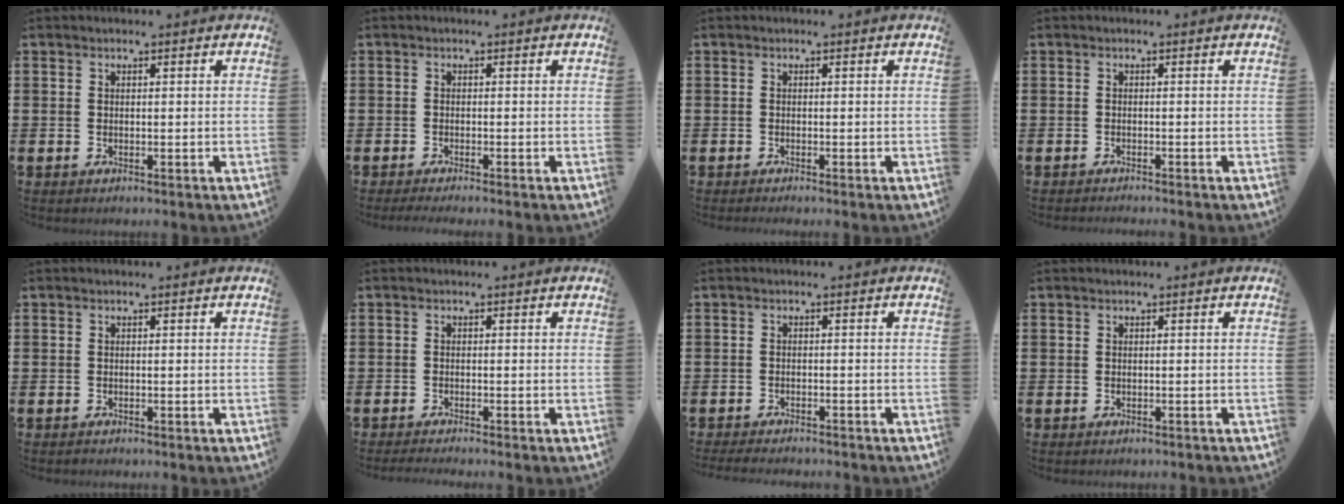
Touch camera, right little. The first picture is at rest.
{"total": 0.7, "force": [-0.5, -0.1, 0.5], "torque": [-0.006, -0.002, -0.011]}
{"total": 0.0}
{"total": 0.6, "force": [-0.6, -0.2, 0.0], "torque": [0.001, -0.002, -0.012]}
{"total": 0.0}
{"total": 0.8, "force": [-0.7, -0.1, 0.4], "torque": [-0.005, -0.002, -0.014]}
{"total": 1.4, "force": [-1.4, 0.0, 0.2], "torque": [-0.006, 0.001, -0.029]}
{"total": 0.0}